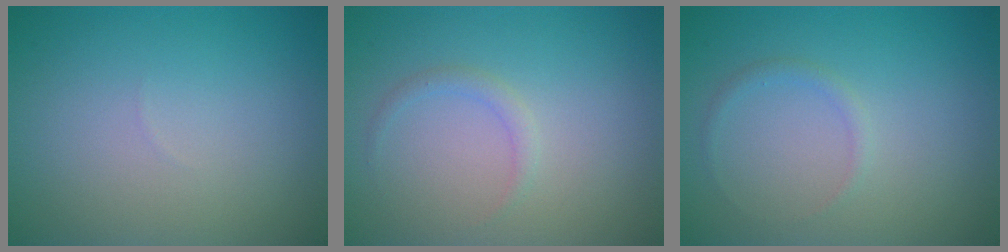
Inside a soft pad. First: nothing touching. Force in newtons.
{"total": 1.1, "press": 1.1, "slide": 0.0}
{"total": 0.9, "press": 0.8, "slide": 0.1}